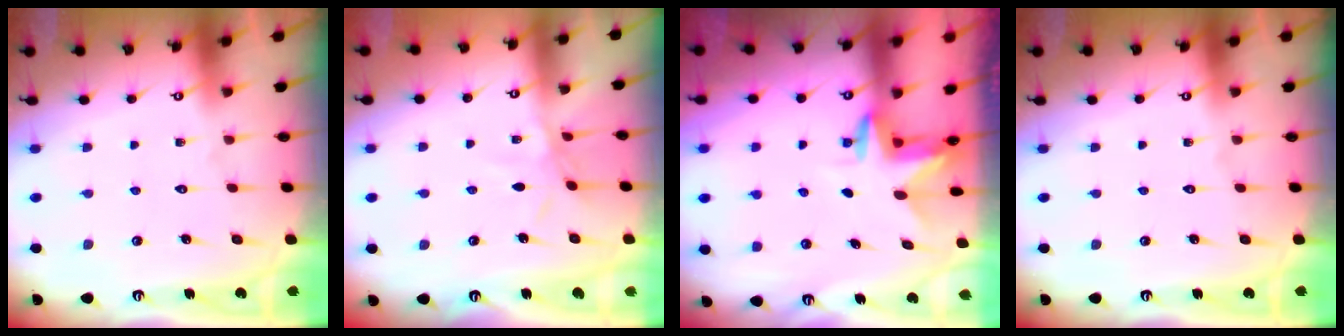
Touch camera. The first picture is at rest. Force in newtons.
{"total": 5.8, "press": 5.8, "slide": 0.4}
{"total": 2.6, "press": 2.6, "slide": 0.1}
{"total": 0.0}